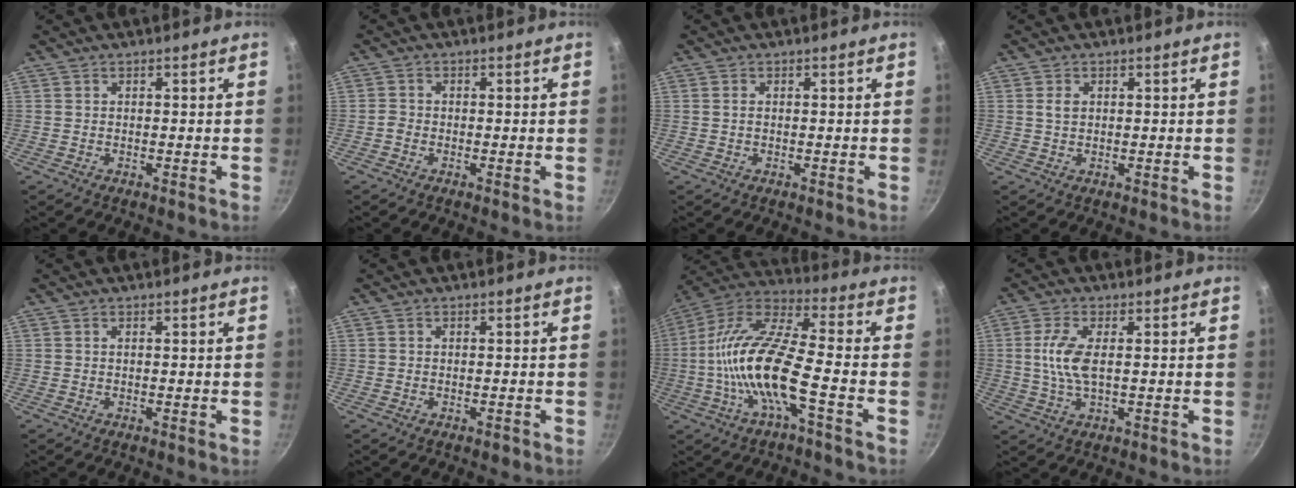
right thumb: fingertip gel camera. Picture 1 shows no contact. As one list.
[{"total": 1.2, "force": [-0.7, 0.8, 0.7], "torque": [-0.016, 0.005, -0.019]}, {"total": 0.9, "force": [0.1, 0.6, 0.6], "torque": [-0.012, 0.003, 0.001]}, {"total": 1.8, "force": [0.5, 1.2, 1.2], "torque": [-0.020, 0.000, 0.008]}, {"total": 0.5, "force": [0.1, 0.2, 0.5], "torque": [-0.010, 0.000, 0.001]}, {"total": 1.0, "force": [-0.6, 0.6, 0.6], "torque": [-0.010, 0.003, -0.008]}, {"total": 17.0, "force": [-4.0, 4.5, 15.9], "torque": [-0.306, 0.043, -0.094]}, {"total": 6.9, "force": [0.6, 2.9, 6.2], "torque": [-0.138, 0.003, 0.010]}]